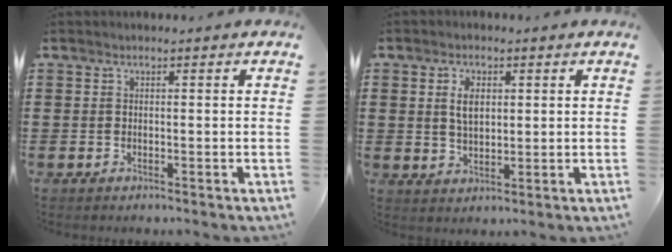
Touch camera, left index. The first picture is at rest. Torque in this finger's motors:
{"motor_torque": [0.36, -0.15, 0.32, 0.11]}